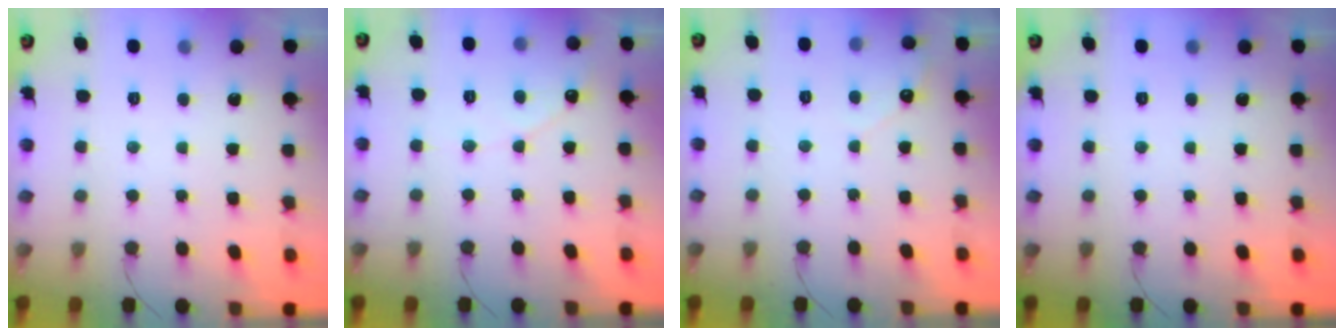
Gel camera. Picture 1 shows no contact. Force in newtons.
{"total": 3.7, "press": 3.6, "slide": 0.4}
{"total": 2.6, "press": 2.6, "slide": 0.2}
{"total": 0.0}